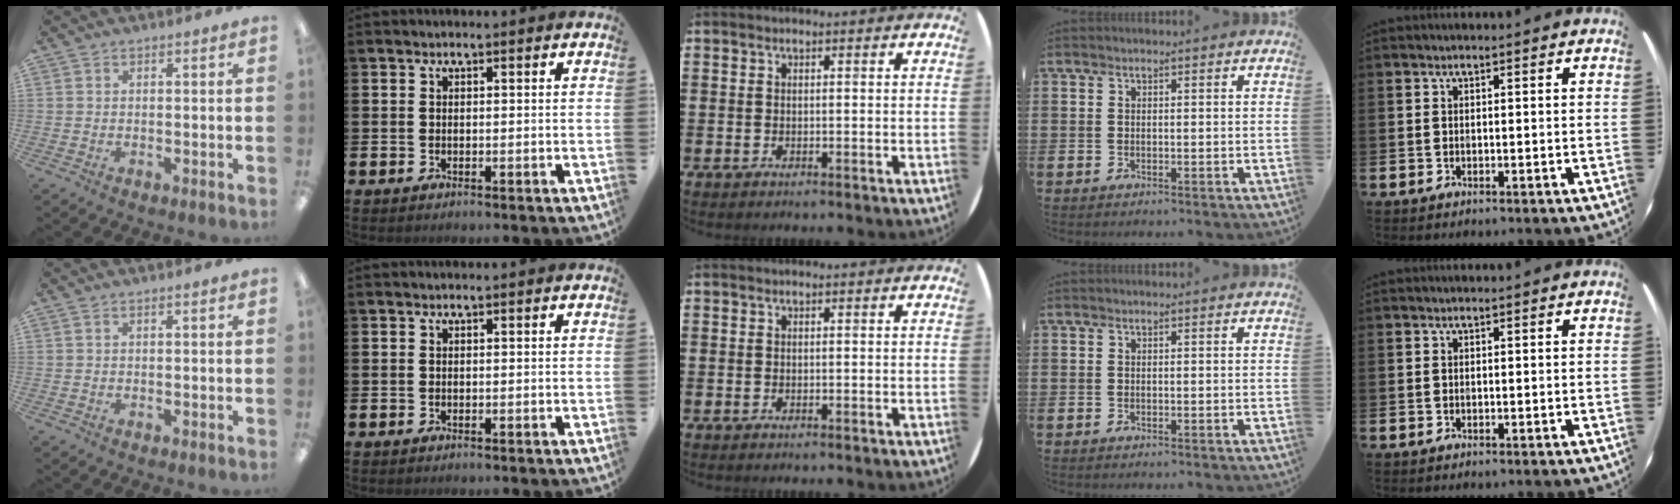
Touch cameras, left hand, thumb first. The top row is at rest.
{}